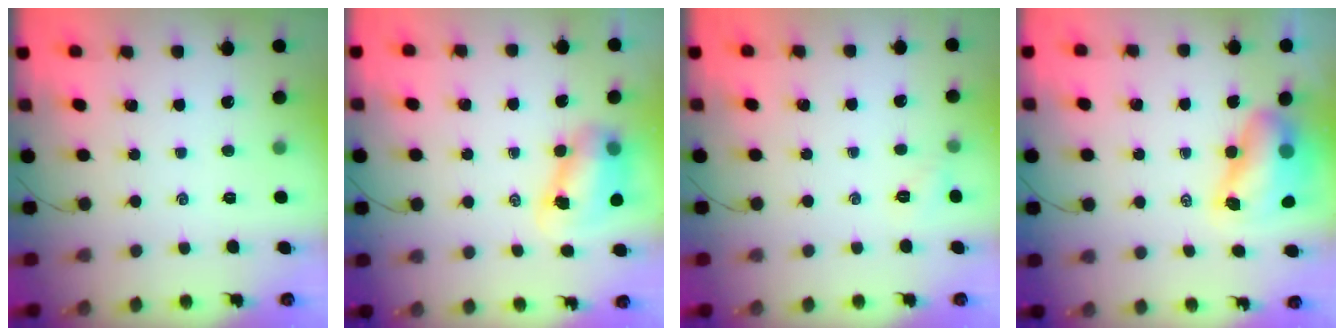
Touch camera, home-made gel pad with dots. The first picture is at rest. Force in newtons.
{"total": 8.0, "press": 7.8, "slide": 1.5}
{"total": 4.9, "press": 4.7, "slide": 1.5}
{"total": 9.0, "press": 8.8, "slide": 1.9}